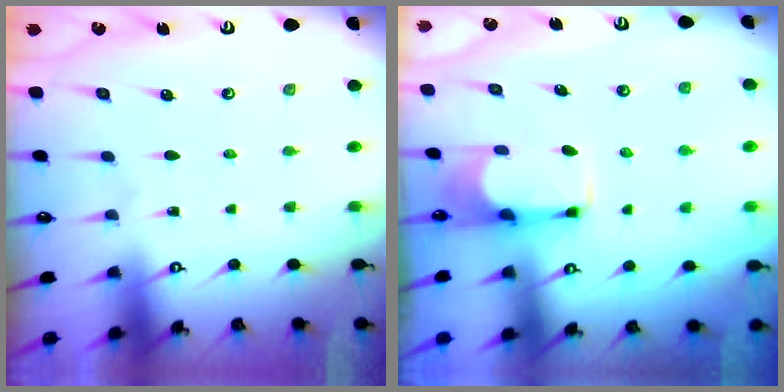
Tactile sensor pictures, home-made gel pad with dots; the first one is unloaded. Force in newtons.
{"total": 1.7, "press": 1.5, "slide": 0.7}